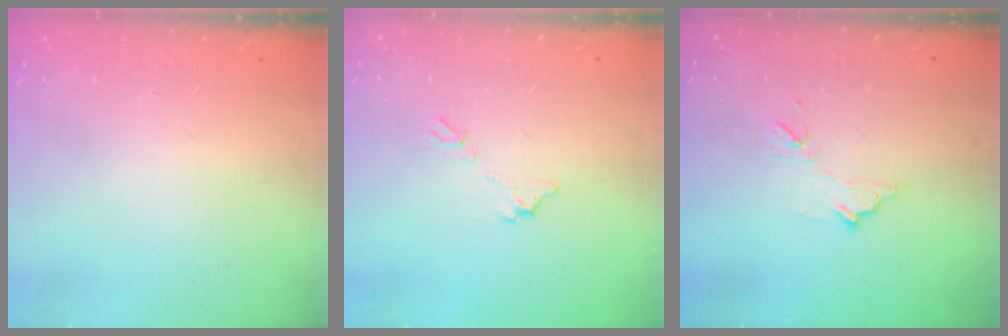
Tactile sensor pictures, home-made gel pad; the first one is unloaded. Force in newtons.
{"total": 5.6, "press": 5.6, "slide": 0.3}
{"total": 8.8, "press": 8.7, "slide": 0.4}